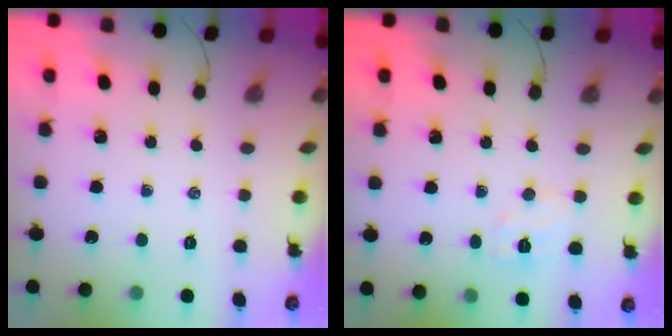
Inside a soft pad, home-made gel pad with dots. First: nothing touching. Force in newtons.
{"total": 5.9, "press": 5.7, "slide": 1.3}